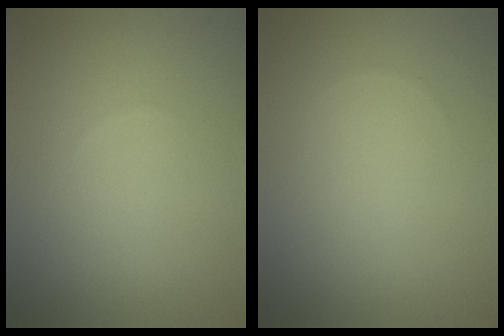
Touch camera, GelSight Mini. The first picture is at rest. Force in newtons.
{"total": 0.0}